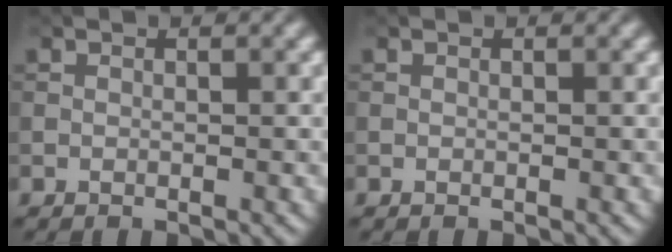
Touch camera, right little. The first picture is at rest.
{"total": 0.0}